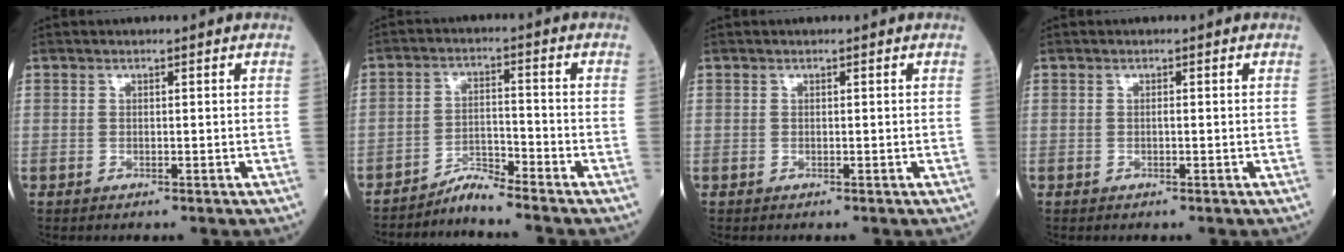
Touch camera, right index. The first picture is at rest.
{"total": 4.0, "force": [-3.9, -0.8, 0.4], "torque": [-0.006, -0.014, -0.073]}
{"total": 0.0}
{"total": 0.0}